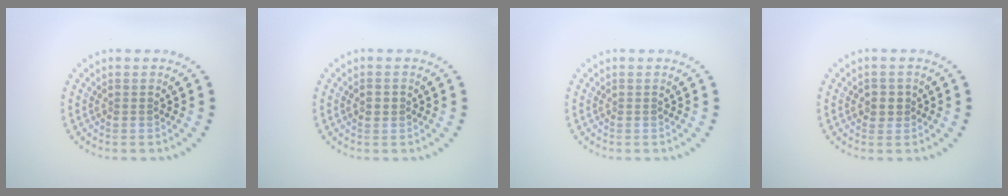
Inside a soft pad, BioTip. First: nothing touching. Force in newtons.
{"total": 1.2, "press": 1.2, "slide": 0.1}
{"total": 0.0}
{"total": 1.5, "press": 1.4, "slide": 0.6}